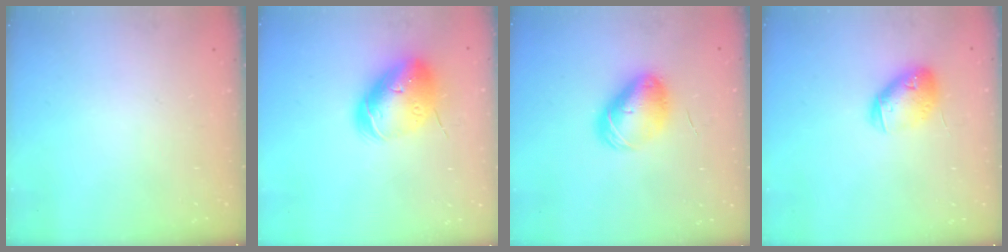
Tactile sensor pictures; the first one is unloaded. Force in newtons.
{"total": 16.0, "press": 15.8, "slide": 2.6}
{"total": 10.0, "press": 9.8, "slide": 2.2}
{"total": 11.3, "press": 11.2, "slide": 1.6}